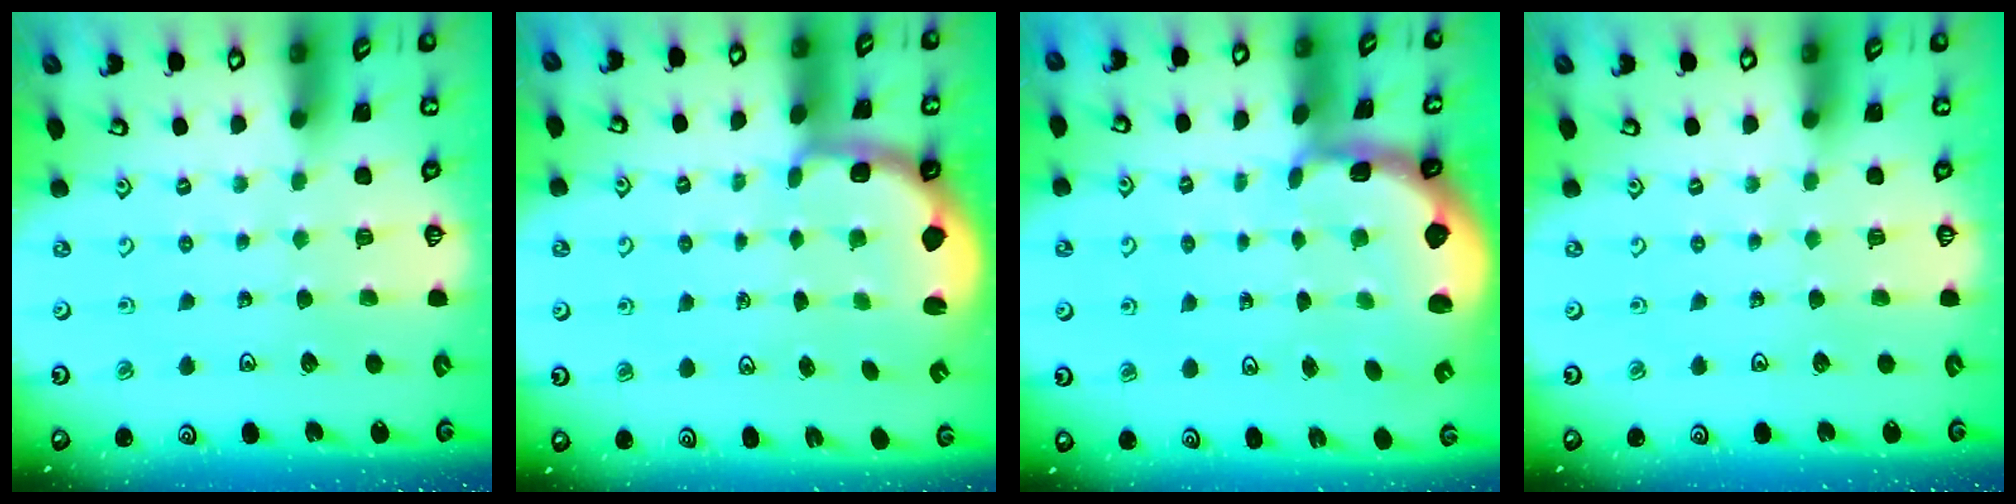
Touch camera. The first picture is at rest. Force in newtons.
{"total": 2.5, "press": 1.5, "slide": 2.0}
{"total": 2.3, "press": 1.5, "slide": 1.8}
{"total": 0.0}